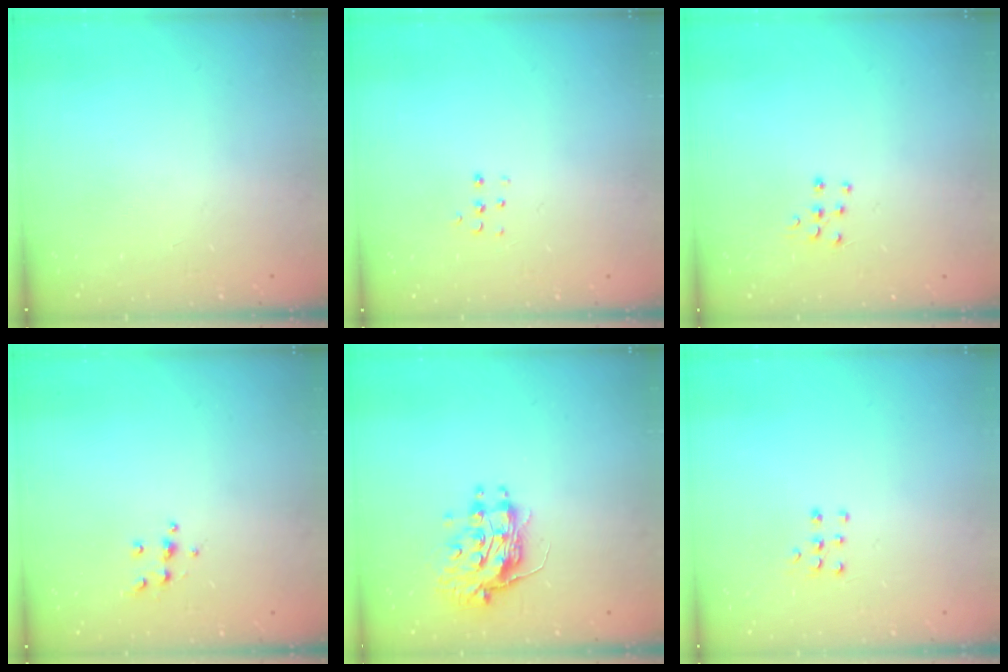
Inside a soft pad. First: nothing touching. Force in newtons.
{"total": 3.8, "press": 3.8, "slide": 0.6}
{"total": 5.3, "press": 5.2, "slide": 0.4}
{"total": 4.5, "press": 4.5, "slide": 0.5}
{"total": 10.6, "press": 10.6, "slide": 0.7}
{"total": 5.5, "press": 5.5, "slide": 0.9}